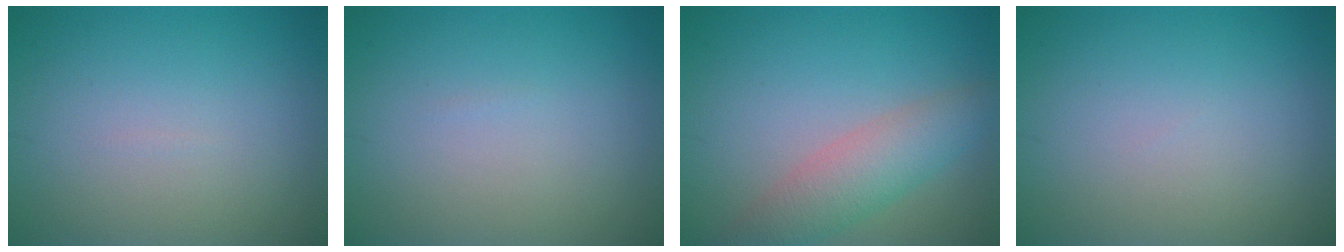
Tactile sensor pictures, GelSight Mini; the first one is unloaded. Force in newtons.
{"total": 0.0}
{"total": 4.1, "press": 4.1, "slide": 0.0}
{"total": 0.0}